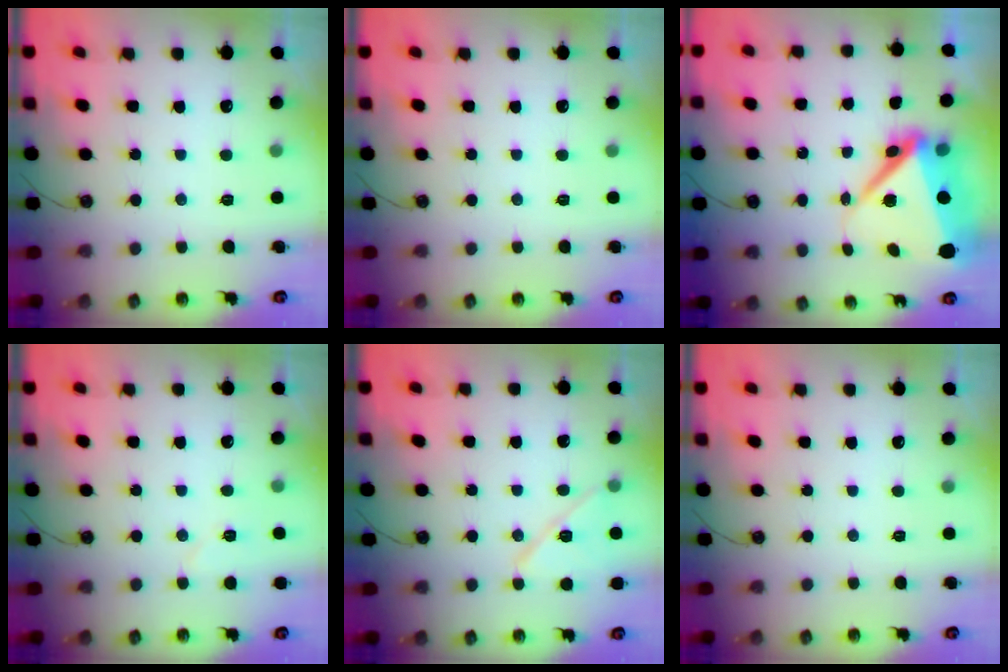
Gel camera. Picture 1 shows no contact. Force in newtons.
{"total": 0.0}
{"total": 11.9, "press": 11.8, "slide": 1.9}
{"total": 5.0, "press": 4.9, "slide": 1.1}
{"total": 11.7, "press": 11.6, "slide": 0.9}
{"total": 0.0}